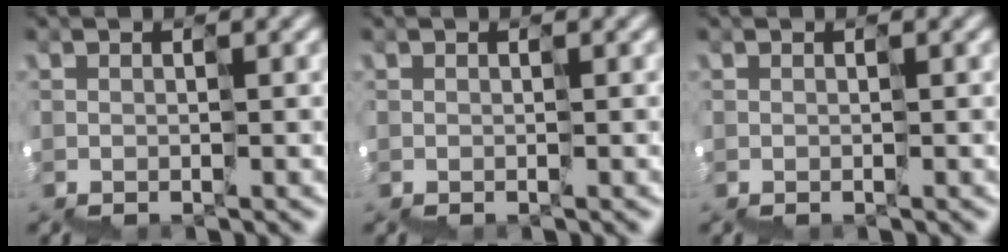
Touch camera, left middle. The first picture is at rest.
{"total": 0.0}
{"total": 0.0}